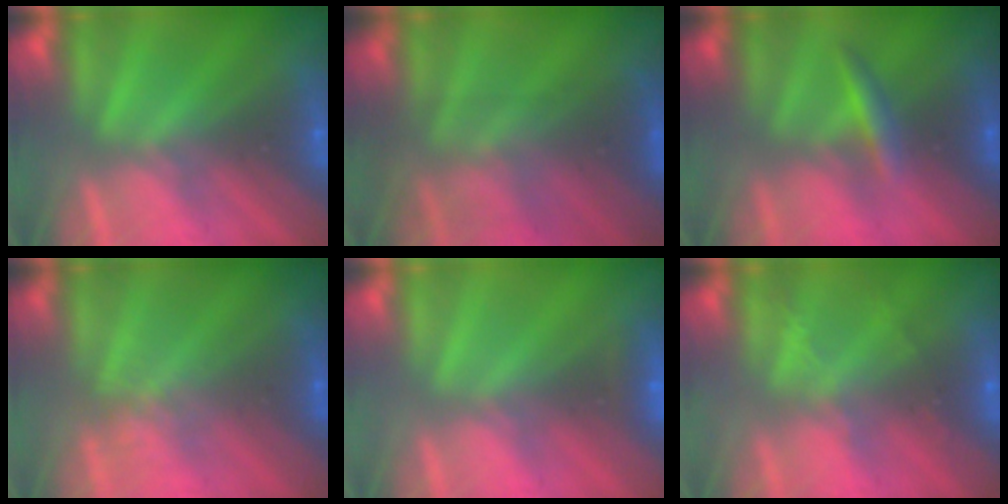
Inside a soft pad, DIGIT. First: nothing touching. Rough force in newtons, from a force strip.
{"total": 4.4}
{"total": 2.8}
{"total": 1.0}
{"total": 1.9}
{"total": 2.2}